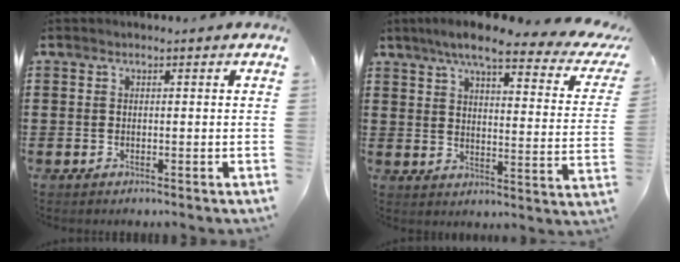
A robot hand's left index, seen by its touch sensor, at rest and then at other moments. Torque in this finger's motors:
{"motor_torque": [1.05, -1.09, 0.50, 0.21]}